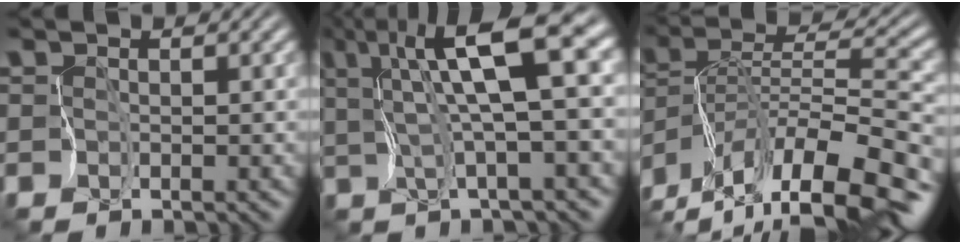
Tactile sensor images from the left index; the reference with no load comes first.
{"total": 9.4, "force": [4.1, 1.7, 8.3], "torque": [-0.162, 0.015, 0.065]}
{"total": 13.9, "force": [-10.4, 2.9, 8.8], "torque": [-0.169, 0.022, -0.169]}